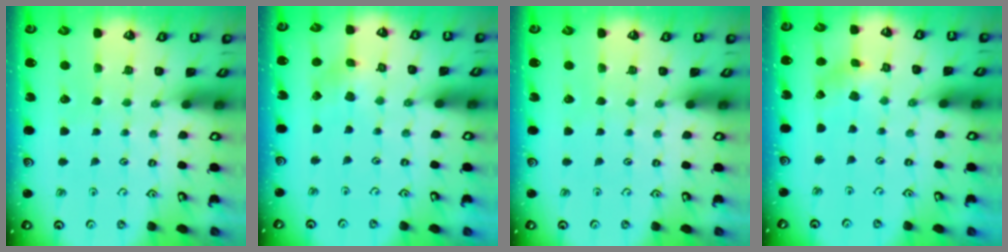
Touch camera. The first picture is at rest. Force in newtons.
{"total": 3.0, "press": 3.0, "slide": 0.4}
{"total": 0.0}
{"total": 1.8, "press": 1.8, "slide": 0.3}